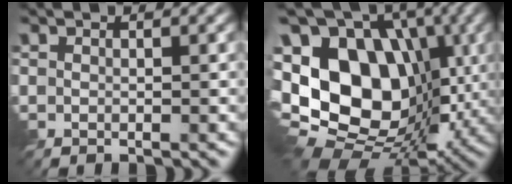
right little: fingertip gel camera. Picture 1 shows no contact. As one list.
[{"total": 17.2, "force": [-0.6, 12.3, 12.0], "torque": [-0.221, 0.002, -0.010]}]